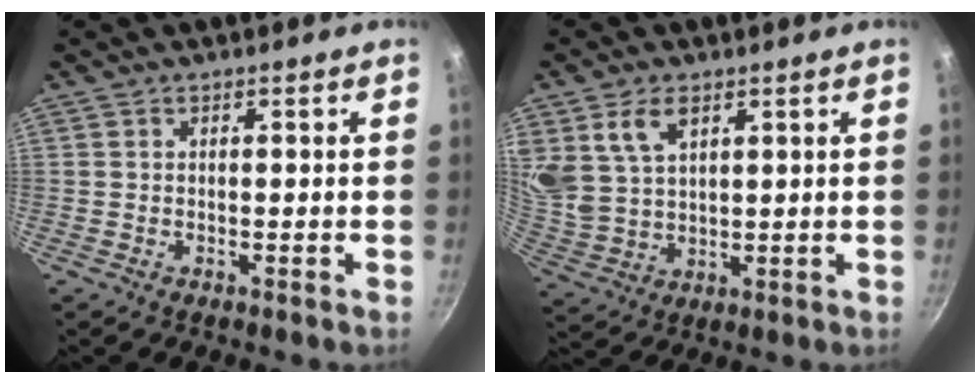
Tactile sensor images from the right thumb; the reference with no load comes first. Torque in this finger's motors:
{"motor_torque": [0.53, 2.70, 0.85, 0.62, 0.10]}